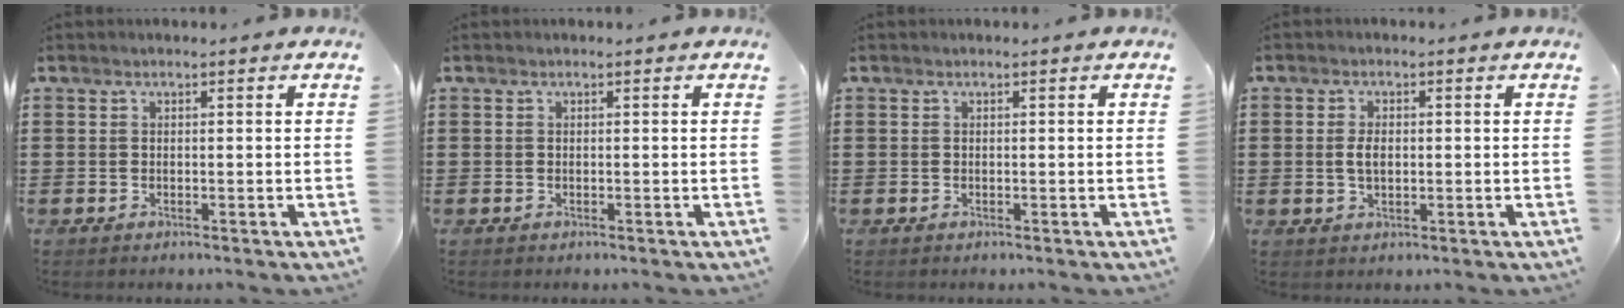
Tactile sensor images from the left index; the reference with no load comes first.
{"total": 0.0}
{"total": 0.0}
{"total": 2.8, "force": [0.2, 1.4, 2.4], "torque": [-0.050, 0.005, 0.002]}